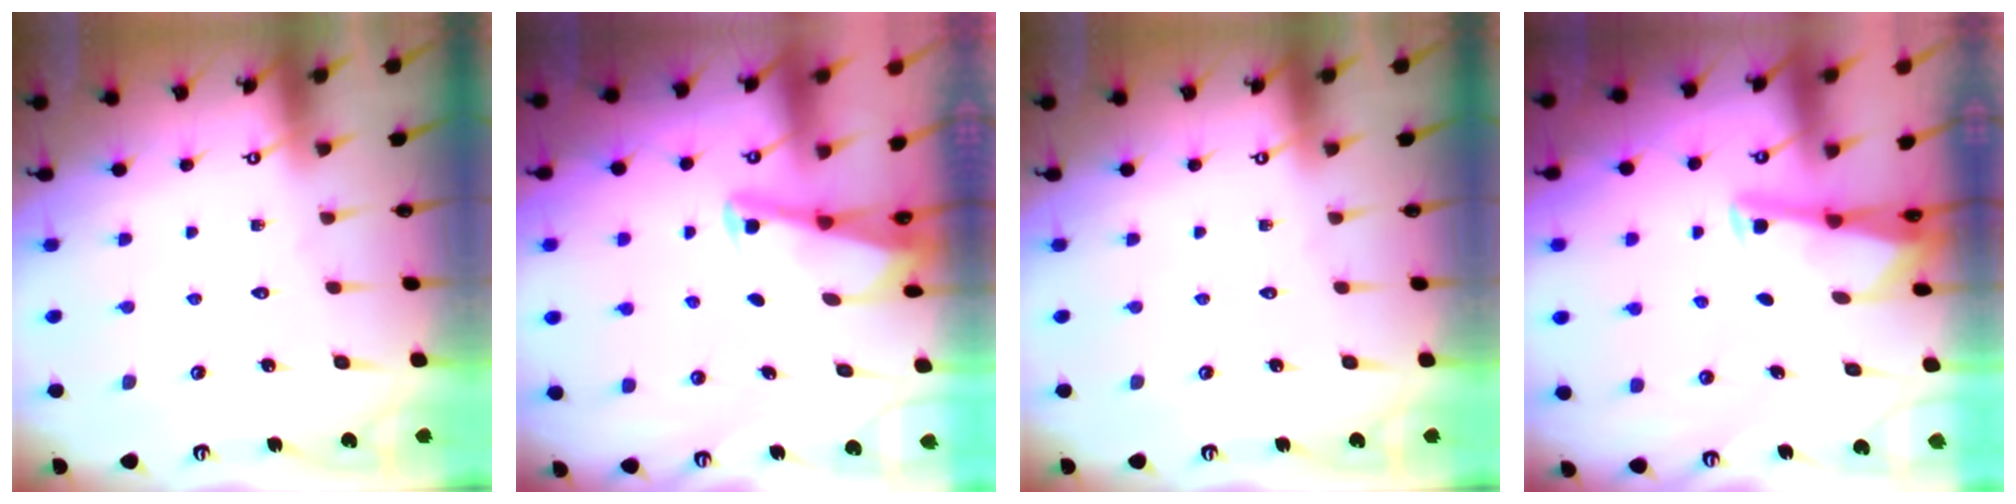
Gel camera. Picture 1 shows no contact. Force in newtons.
{"total": 2.9, "press": 2.9, "slide": 0.4}
{"total": 0.0}
{"total": 2.7, "press": 2.7, "slide": 0.2}